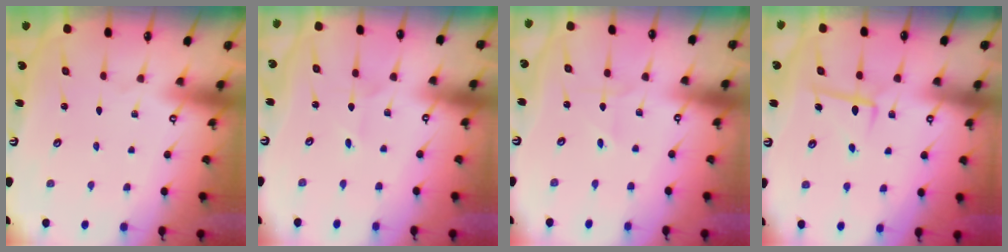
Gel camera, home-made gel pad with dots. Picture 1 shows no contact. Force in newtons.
{"total": 1.6, "press": 1.5, "slide": 0.1}
{"total": 2.9, "press": 2.8, "slide": 0.4}
{"total": 6.0, "press": 5.8, "slide": 1.2}